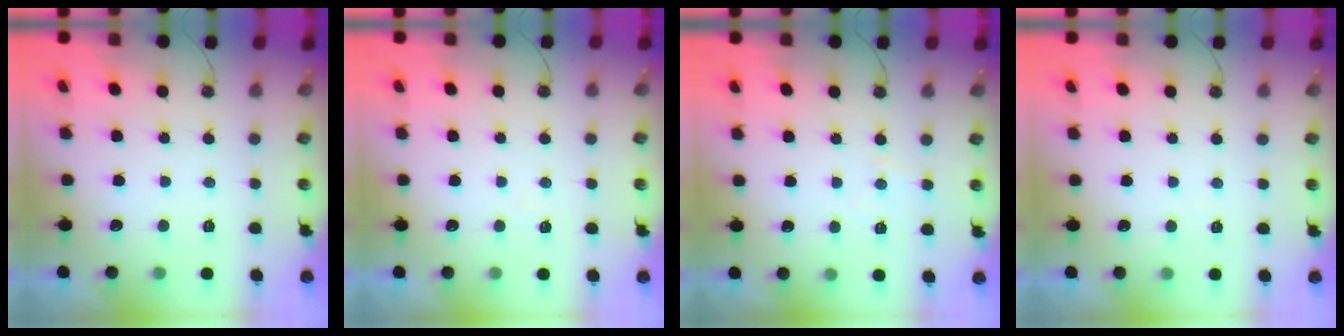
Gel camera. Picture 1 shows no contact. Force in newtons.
{"total": 3.8, "press": 3.8, "slide": 0.6}
{"total": 3.6, "press": 3.6, "slide": 0.6}
{"total": 2.7, "press": 2.7, "slide": 0.5}